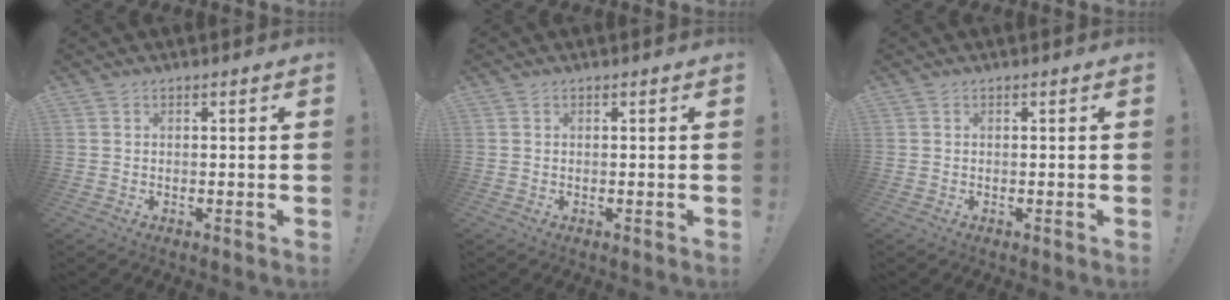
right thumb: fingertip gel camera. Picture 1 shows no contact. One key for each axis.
{"total": 0.0}
{"total": 0.0}